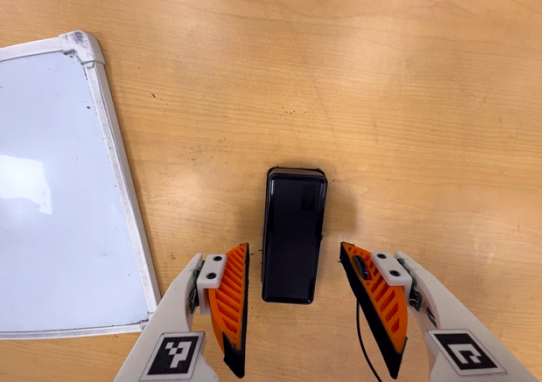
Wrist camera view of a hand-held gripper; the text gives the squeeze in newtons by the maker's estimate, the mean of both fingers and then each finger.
{"total": 0.0}